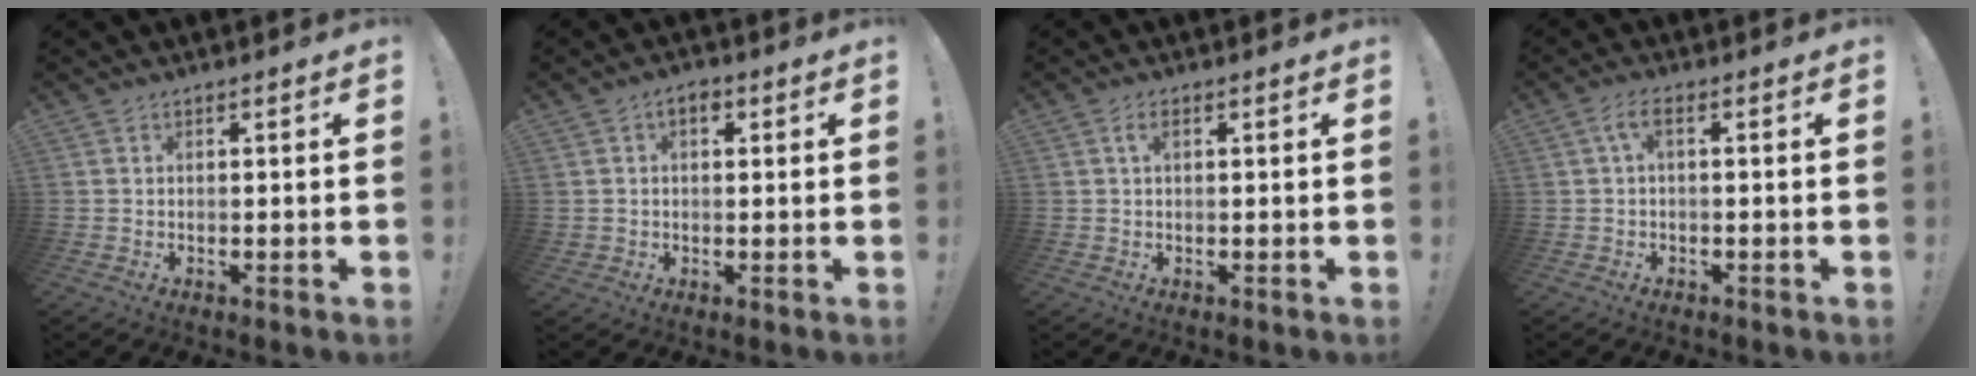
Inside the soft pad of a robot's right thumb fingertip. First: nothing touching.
{"total": 4.2, "force": [1.4, 3.3, 2.1], "torque": [-0.022, -0.001, 0.022]}
{"total": 1.8, "force": [0.6, 0.7, 1.6], "torque": [-0.025, 0.002, 0.008]}
{"total": 3.7, "force": [0.3, 0.8, 3.6], "torque": [-0.074, -0.001, 0.004]}